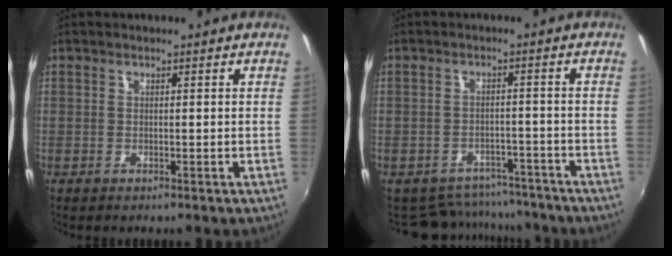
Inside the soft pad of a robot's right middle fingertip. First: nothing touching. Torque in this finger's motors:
{"motor_torque": [-0.46, -0.43, -0.19, -0.07]}